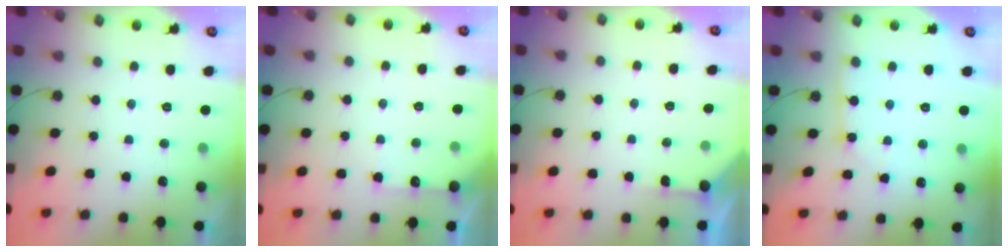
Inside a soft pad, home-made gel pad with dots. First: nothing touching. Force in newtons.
{"total": 5.8, "press": 5.7, "slide": 0.7}
{"total": 2.6, "press": 2.6, "slide": 0.3}
{"total": 3.1, "press": 3.0, "slide": 0.4}